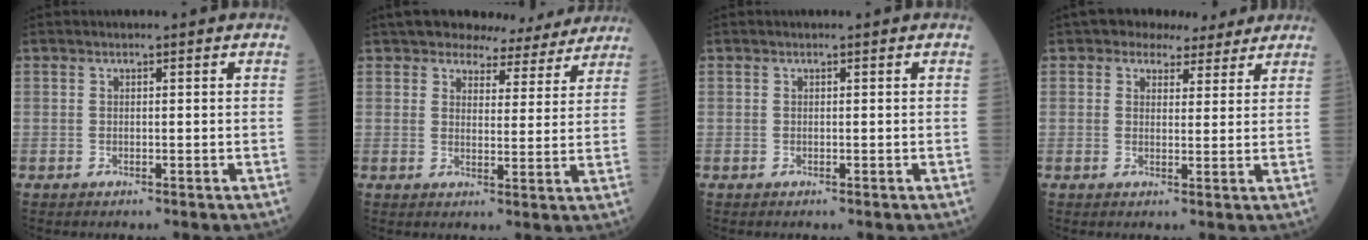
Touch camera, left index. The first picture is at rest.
{"total": 10.6, "force": [9.7, 3.5, 2.5], "torque": [-0.015, 0.007, 0.111]}
{"total": 0.0}
{"total": 5.6, "force": [4.4, 3.2, 1.2], "torque": [-0.012, 0.013, 0.053]}